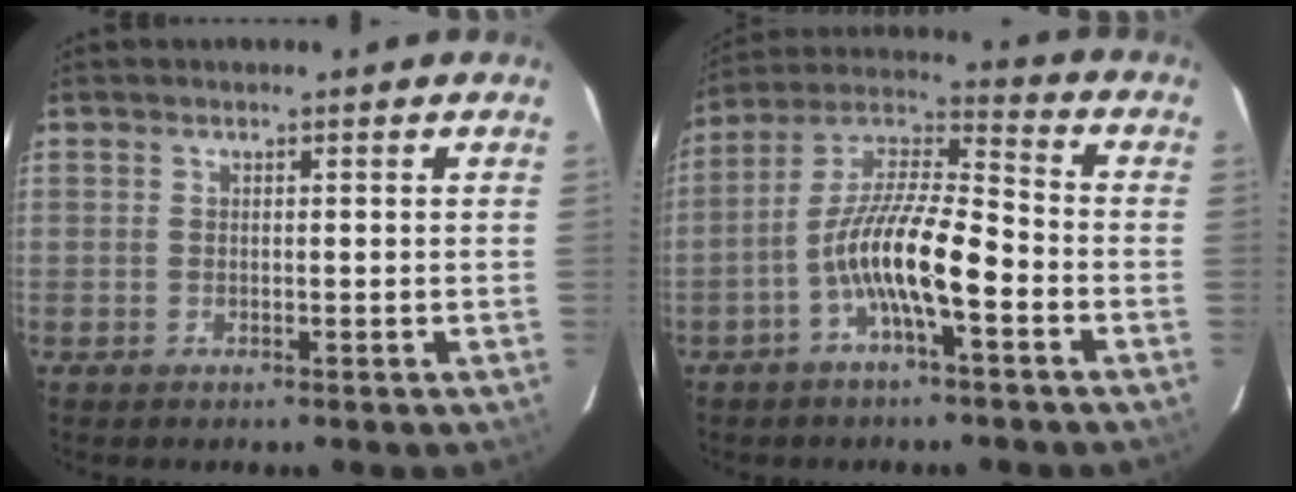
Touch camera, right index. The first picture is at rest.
{"total": 12.5, "force": [-5.0, 2.5, 11.2], "torque": [-0.215, 0.007, -0.100]}